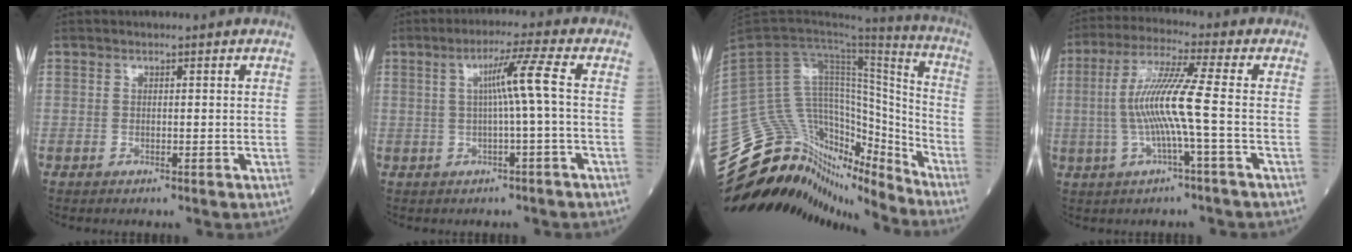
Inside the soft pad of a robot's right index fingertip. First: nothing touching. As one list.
[{"total": 5.5, "force": [0.2, -1.3, 5.4], "torque": [-0.095, 0.010, 0.006]}, {"total": 26.7, "force": [-22.7, 10.2, 9.8], "torque": [-0.237, 0.053, -0.358]}, {"total": 9.3, "force": [-1.1, -0.8, 9.2], "torque": [-0.186, 0.011, -0.024]}]